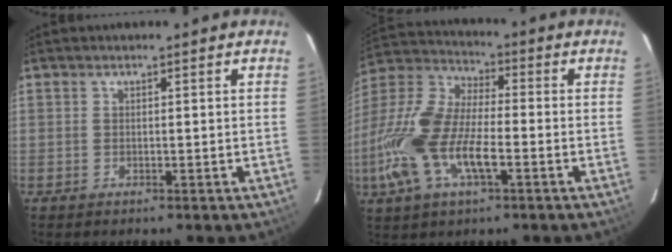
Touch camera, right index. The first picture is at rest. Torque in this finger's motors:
{"motor_torque": [0.84, -0.47, 1.05, 0.21]}